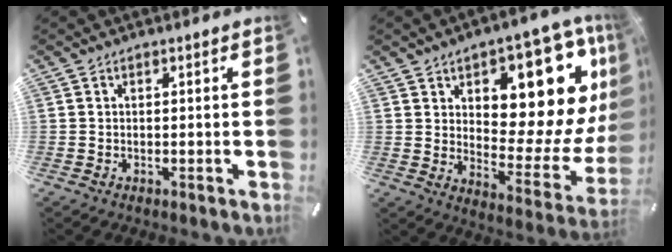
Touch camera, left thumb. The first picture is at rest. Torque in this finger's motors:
{"motor_torque": [2.47, 2.54, 1.44, -1.33, 0.51]}